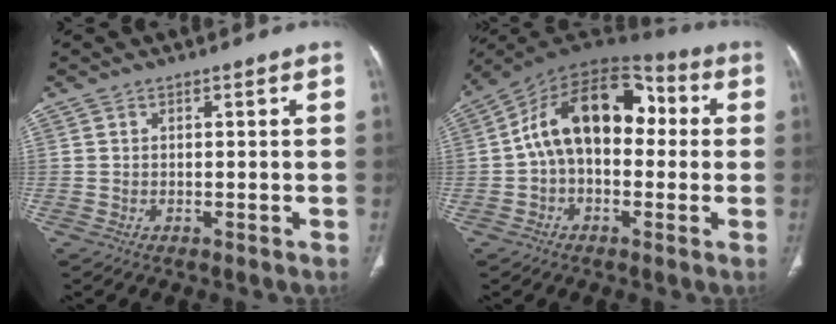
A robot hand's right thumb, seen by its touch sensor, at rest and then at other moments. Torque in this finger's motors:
{"motor_torque": [2.43, 2.58, 1.71, -0.48, 0.34]}